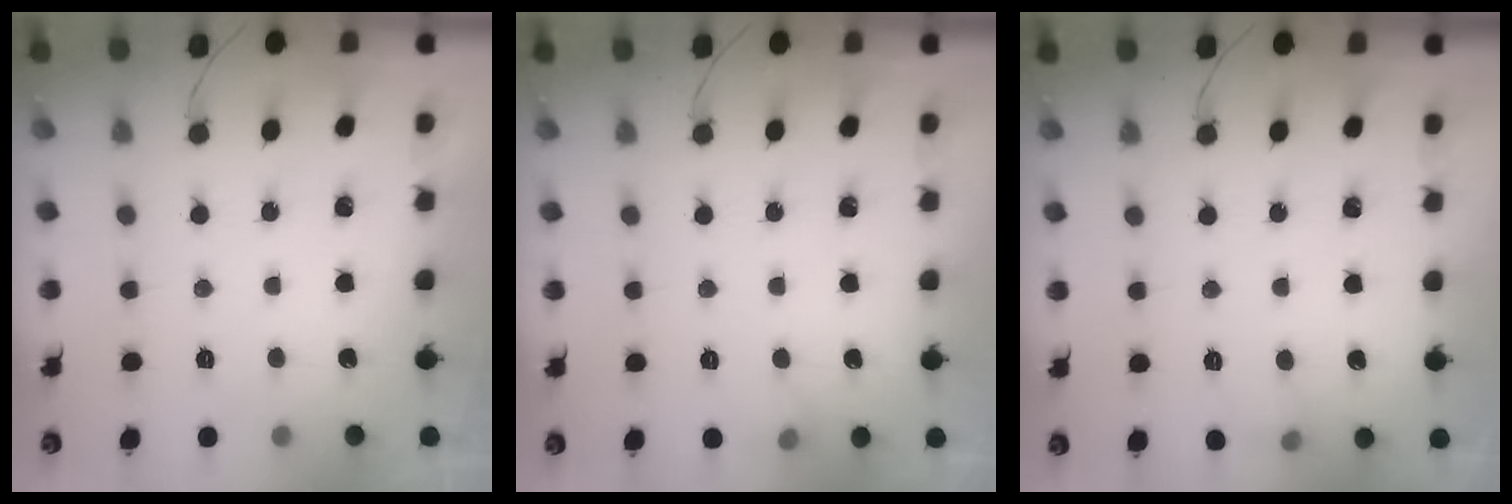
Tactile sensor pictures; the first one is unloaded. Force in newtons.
{"total": 5.3, "press": 5.0, "slide": 1.7}
{"total": 5.5, "press": 5.3, "slide": 1.4}